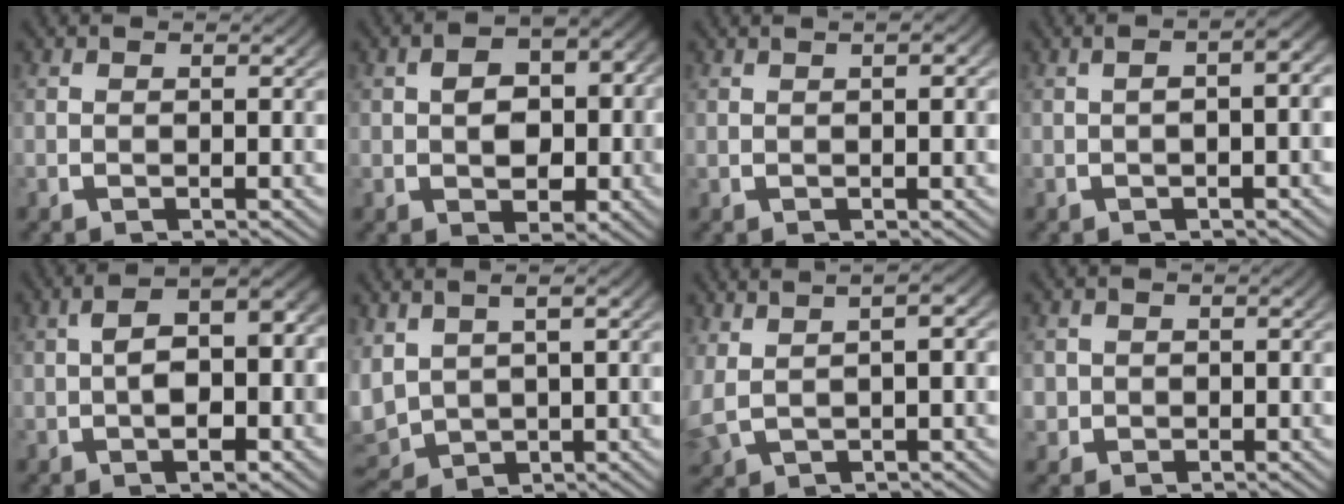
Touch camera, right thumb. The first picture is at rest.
{"total": 6.8, "force": [0.1, 4.8, 4.9], "torque": [-0.081, -0.032, 0.020]}
{"total": 1.8, "force": [0.7, 0.5, 1.6], "torque": [-0.018, 0.005, 0.014]}
{"total": 4.0, "force": [0.3, 1.4, 3.7], "torque": [-0.043, 0.021, 0.000]}
{"total": 8.7, "force": [0.6, 5.1, 7.0], "torque": [-0.093, 0.002, 0.005]}
{"total": 7.5, "force": [0.3, 5.8, 4.7], "torque": [-0.124, -0.032, 0.031]}
{"total": 5.6, "force": [2.0, 3.2, 4.2], "torque": [-0.072, 0.012, 0.038]}
{"total": 2.4, "force": [-0.3, 2.3, 0.6], "torque": [-0.018, -0.012, -0.003]}